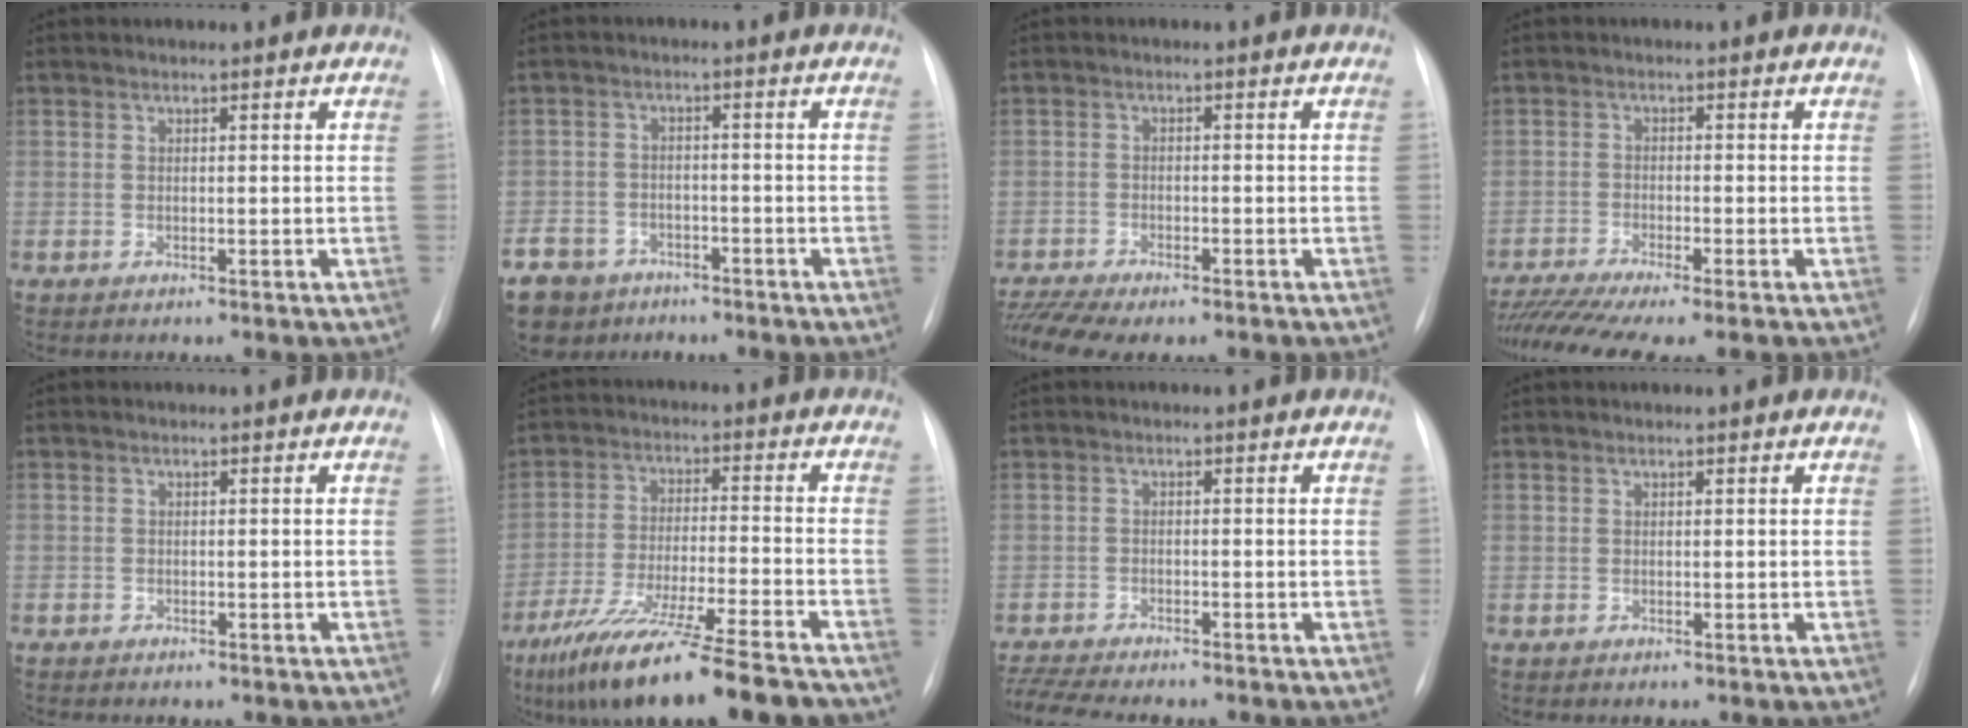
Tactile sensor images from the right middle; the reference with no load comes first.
{"total": 11.5, "force": [-7.8, 7.8, 3.2], "torque": [-0.097, -0.005, -0.120]}
{"total": 8.3, "force": [-6.9, 1.8, 4.2], "torque": [-0.079, -0.002, -0.108]}
{"total": 9.5, "force": [-7.9, -0.4, 5.2], "torque": [-0.089, -0.019, -0.127]}
{"total": 1.1, "force": [-0.9, 0.5, 0.2], "torque": [-0.005, 0.002, -0.013]}
{"total": 18.0, "force": [-13.8, 0.6, 11.5], "torque": [-0.195, -0.045, -0.228]}
{"total": 9.3, "force": [-8.3, 1.0, 4.0], "torque": [-0.072, -0.010, -0.128]}
{"total": 0.0}